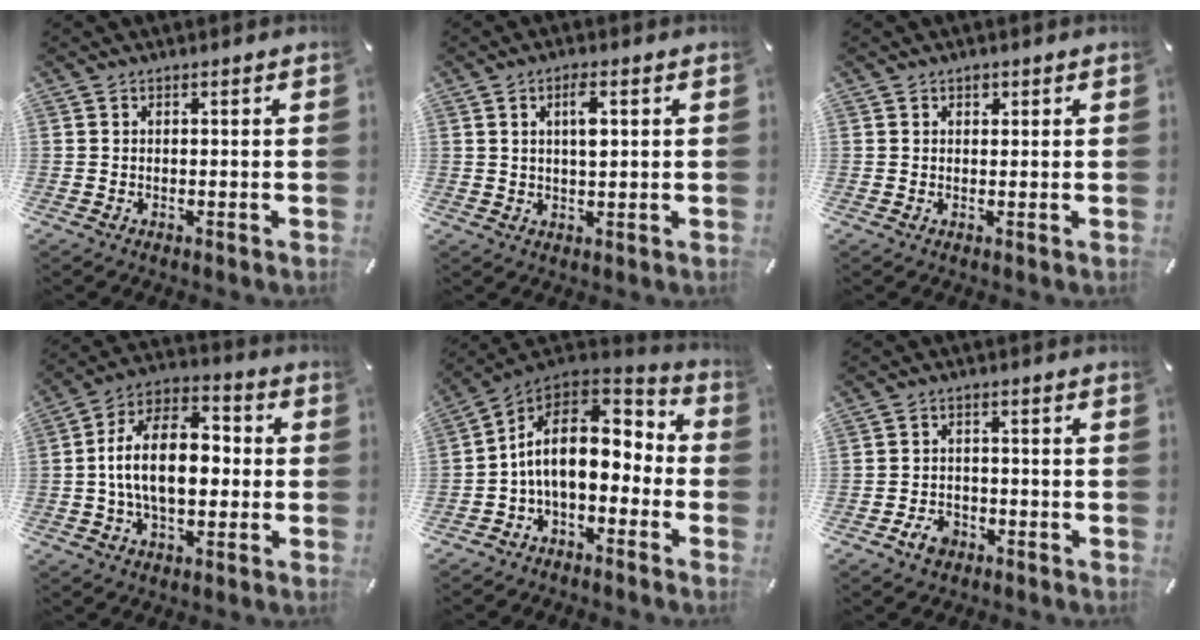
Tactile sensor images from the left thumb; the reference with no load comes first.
{"total": 4.6, "force": [1.3, 1.6, 4.1], "torque": [-0.070, 0.000, 0.017]}
{"total": 1.1, "force": [0.5, 0.9, 0.3], "torque": [0.001, -0.001, 0.007]}
{"total": 15.5, "force": [-1.2, 9.7, 12.1], "torque": [-0.233, 0.014, -0.025]}
{"total": 15.6, "force": [0.8, 9.6, 12.3], "torque": [-0.221, -0.004, 0.016]}
{"total": 4.8, "force": [-2.8, 3.3, 2.1], "torque": [-0.047, 0.013, -0.055]}